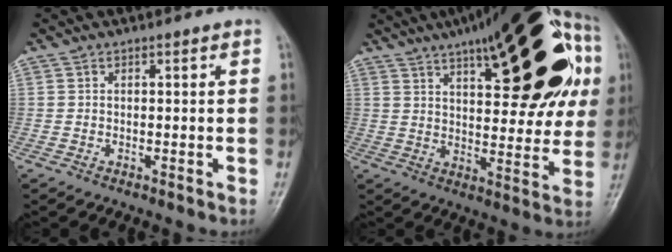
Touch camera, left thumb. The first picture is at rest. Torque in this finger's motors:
{"motor_torque": [2.48, 2.54, 1.40, -1.38, 0.21]}